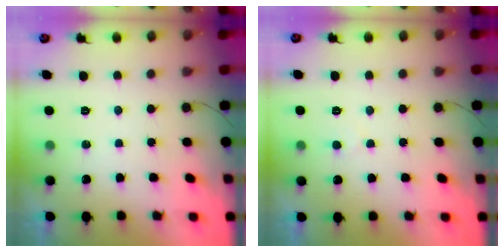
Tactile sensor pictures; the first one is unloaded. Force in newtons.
{"total": 2.6, "press": 2.6, "slide": 0.2}